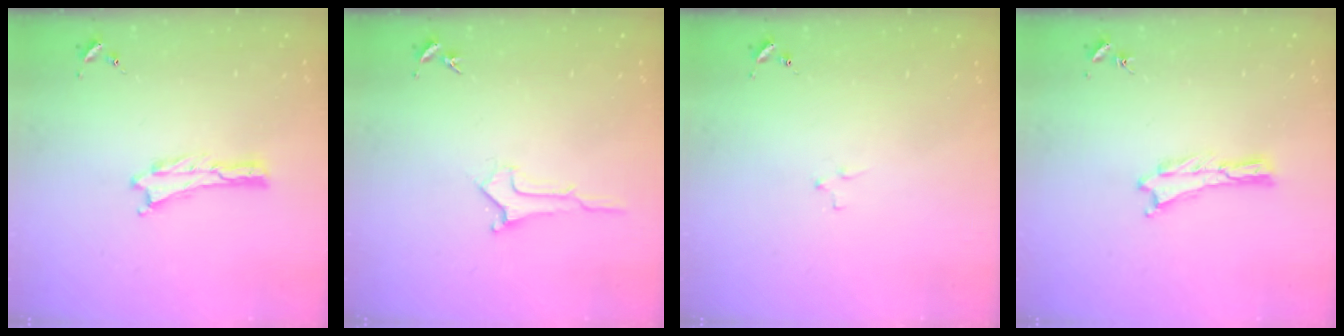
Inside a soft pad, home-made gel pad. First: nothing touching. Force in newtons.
{"total": 1.0, "press": 1.0, "slide": 0.0}
{"total": 2.1, "press": 2.1, "slide": 0.2}
{"total": 0.0}